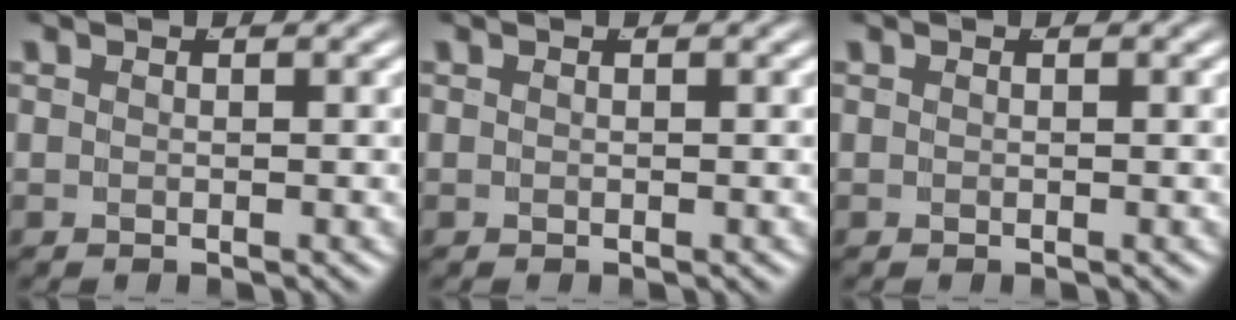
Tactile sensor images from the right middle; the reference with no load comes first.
{"total": 0.0}
{"total": 0.0}